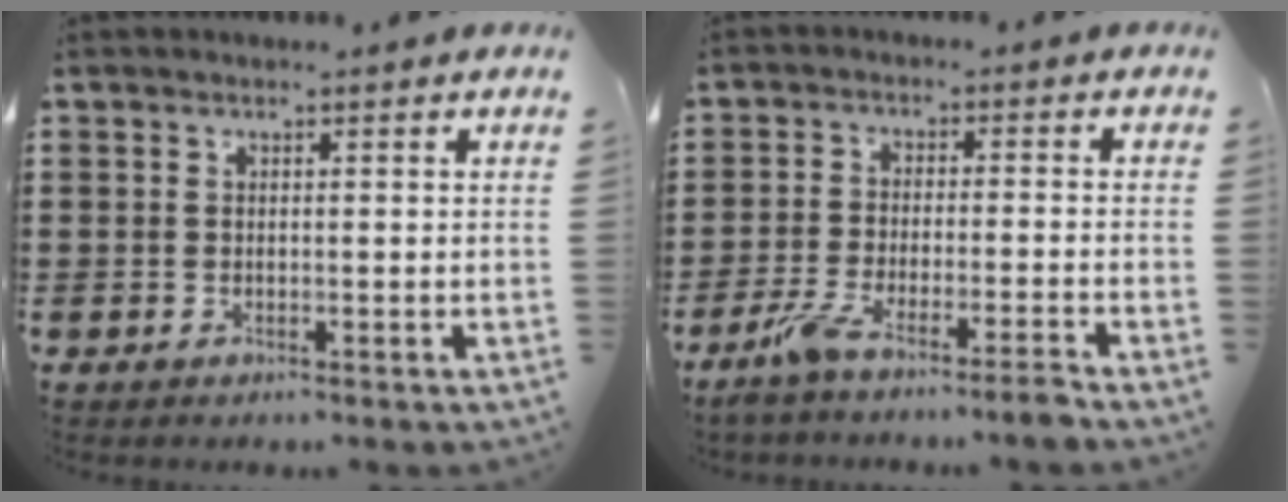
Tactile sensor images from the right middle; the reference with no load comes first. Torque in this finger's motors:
{"motor_torque": [0.49, -0.59, 0.08, 0.04]}